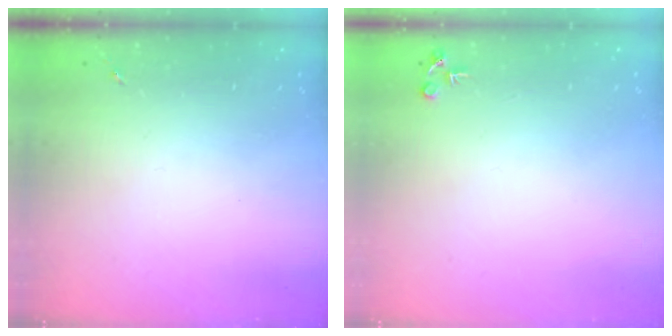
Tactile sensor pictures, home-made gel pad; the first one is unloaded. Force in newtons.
{"total": 4.3, "press": 4.3, "slide": 0.5}